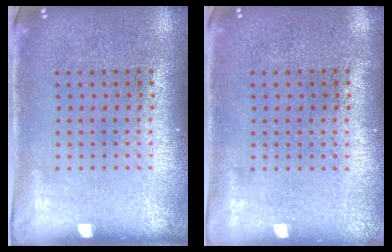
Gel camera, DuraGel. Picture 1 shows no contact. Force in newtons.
{"total": 0.0}